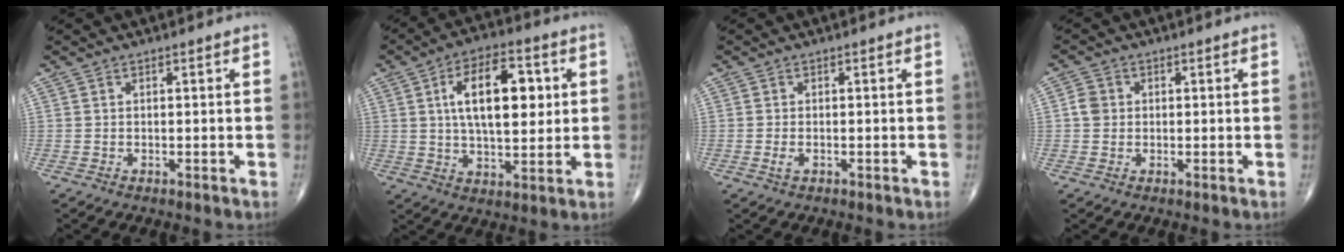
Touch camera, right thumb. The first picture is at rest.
{"total": 15.1, "force": [3.2, 7.3, 12.9], "torque": [-0.189, 0.000, 0.052]}
{"total": 1.2, "force": [-0.4, 0.7, 1.0], "torque": [-0.022, -0.001, -0.009]}
{"total": 2.8, "force": [0.2, 2.5, 1.2], "torque": [-0.013, 0.006, -0.002]}